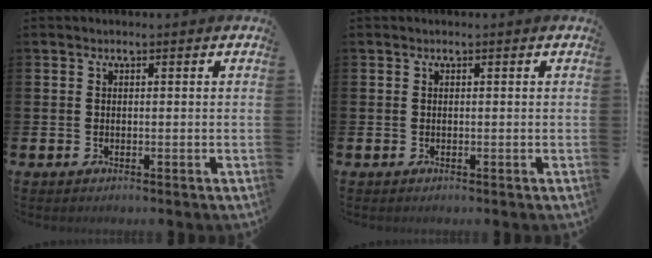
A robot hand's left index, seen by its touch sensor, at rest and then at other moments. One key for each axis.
{"total": 0.0}